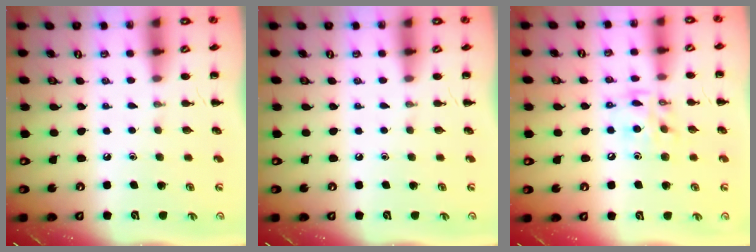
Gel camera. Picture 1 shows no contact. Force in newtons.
{"total": 0.0}
{"total": 11.7, "press": 11.5, "slide": 2.0}